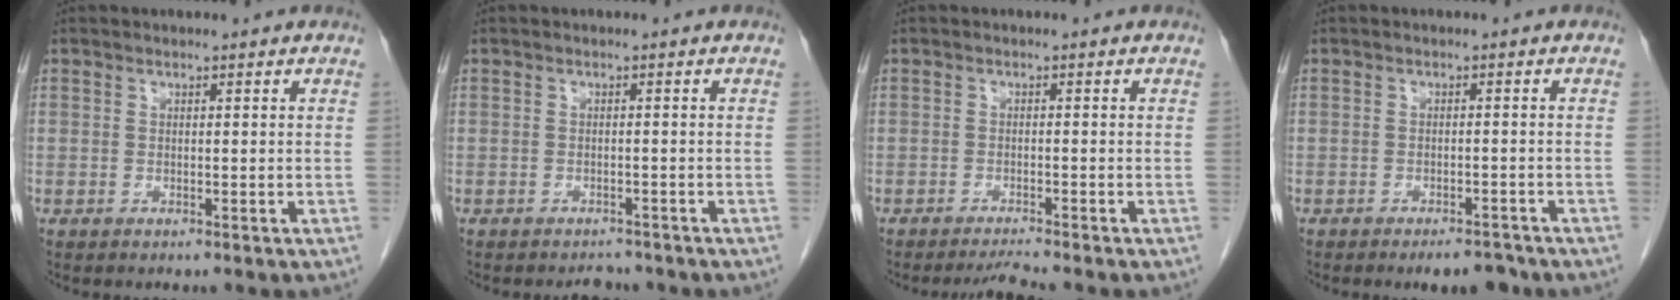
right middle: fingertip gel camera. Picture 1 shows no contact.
{"total": 2.1, "force": [-2.0, 0.7, 0.0], "torque": [-0.007, -0.005, -0.028]}
{"total": 2.3, "force": [-2.0, -1.0, 0.3], "torque": [-0.016, -0.015, -0.034]}
{"total": 3.4, "force": [-2.8, 0.9, 1.7], "torque": [-0.022, -0.003, -0.037]}